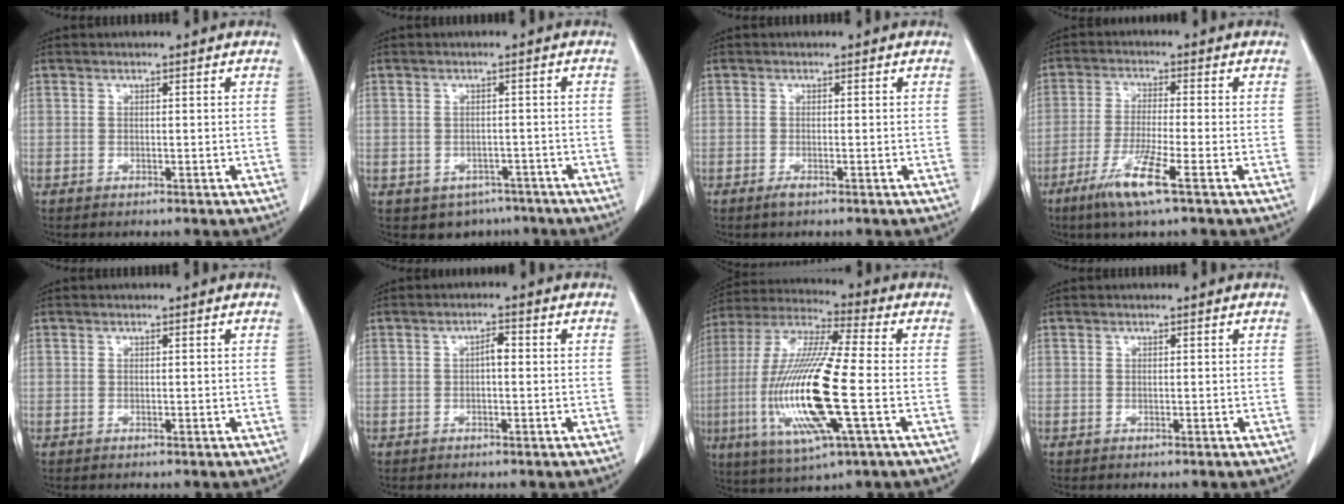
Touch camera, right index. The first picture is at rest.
{"total": 4.6, "force": [-3.1, 3.3, 0.7], "torque": [0.001, 0.010, -0.036]}
{"total": 1.1, "force": [-0.7, 0.1, 0.8], "torque": [-0.016, -0.003, -0.011]}
{"total": 7.8, "force": [-4.3, -0.3, 6.5], "torque": [-0.131, -0.020, -0.081]}
{"total": 0.0}
{"total": 1.8, "force": [0.0, 0.7, 1.7], "torque": [-0.027, 0.005, -0.002]}
{"total": 19.3, "force": [-3.9, 1.8, 18.8], "torque": [-0.401, -0.016, -0.073]}
{"total": 0.0}